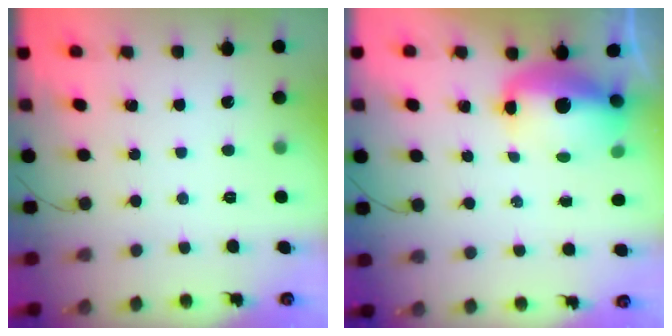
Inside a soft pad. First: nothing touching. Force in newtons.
{"total": 11.4, "press": 11.1, "slide": 2.6}